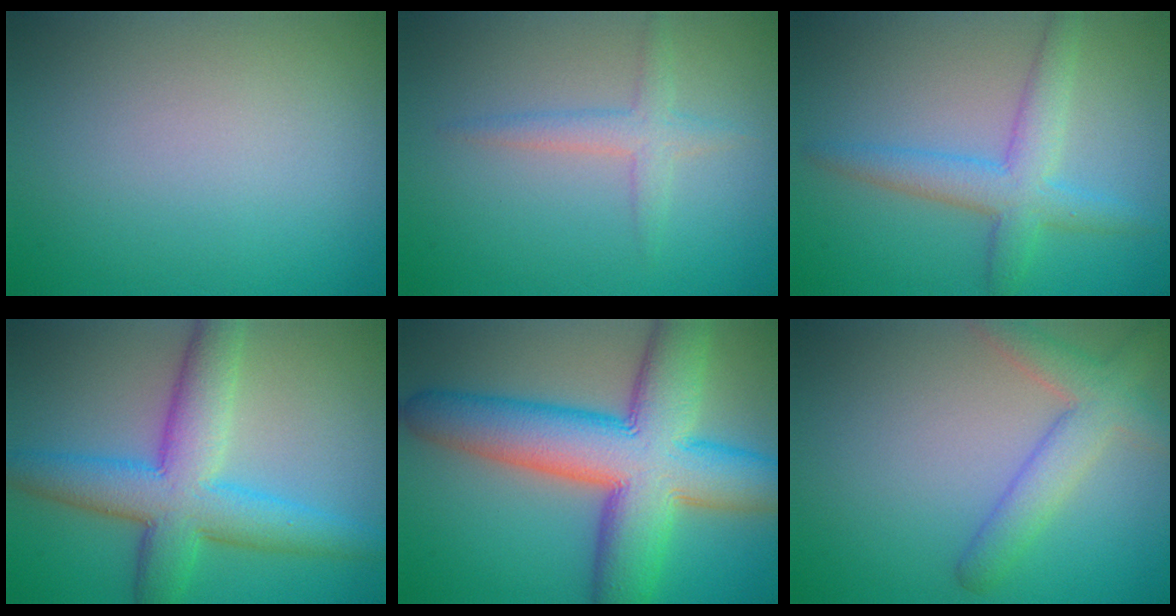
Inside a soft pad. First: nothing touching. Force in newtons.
{"total": 2.2, "press": 2.2, "slide": 0.1}
{"total": 4.3, "press": 4.3, "slide": 0.1}
{"total": 8.3, "press": 8.3, "slide": 0.1}
{"total": 13.3, "press": 13.2, "slide": 0.6}
{"total": 4.1, "press": 4.1, "slide": 0.3}